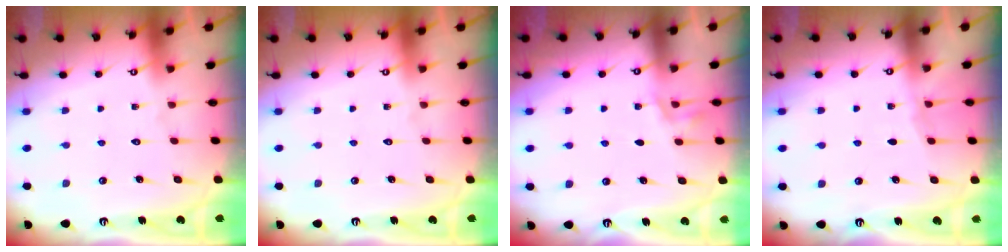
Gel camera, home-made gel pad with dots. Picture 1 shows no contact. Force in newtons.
{"total": 0.0}
{"total": 2.5, "press": 1.7, "slide": 1.7}
{"total": 3.4, "press": 3.4, "slide": 0.5}